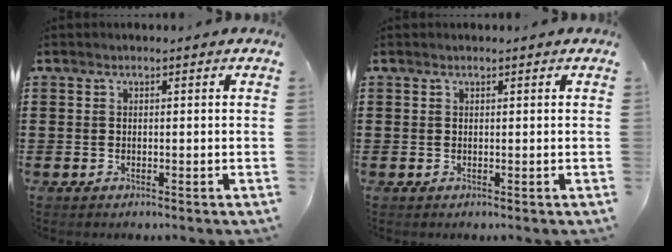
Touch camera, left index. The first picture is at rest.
{"total": 0.0}